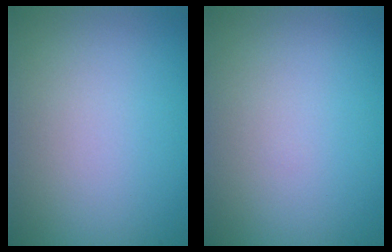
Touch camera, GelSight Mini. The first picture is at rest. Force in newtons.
{"total": 0.0}